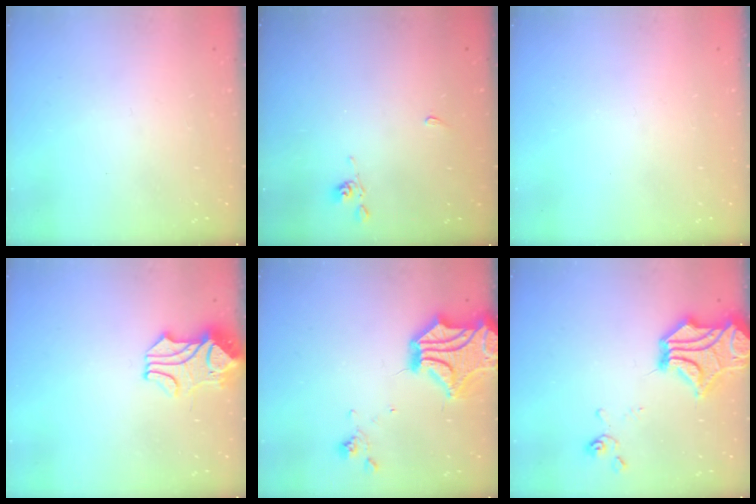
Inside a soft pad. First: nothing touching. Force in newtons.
{"total": 2.2, "press": 2.2, "slide": 0.5}
{"total": 0.0}
{"total": 2.3, "press": 2.0, "slide": 1.2}
{"total": 6.9, "press": 6.4, "slide": 2.7}
{"total": 11.0, "press": 10.7, "slide": 2.7}